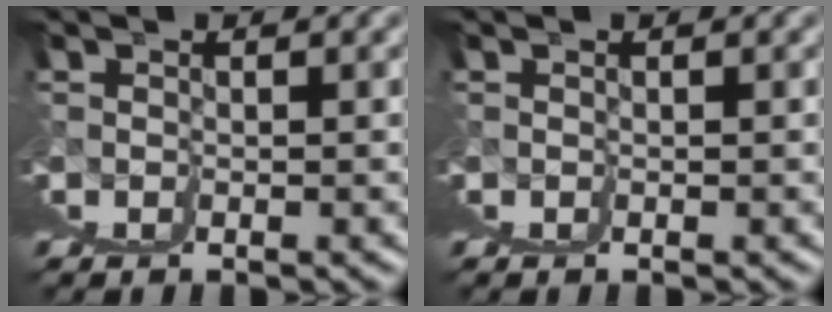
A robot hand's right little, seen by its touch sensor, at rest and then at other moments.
{"total": 0.0}